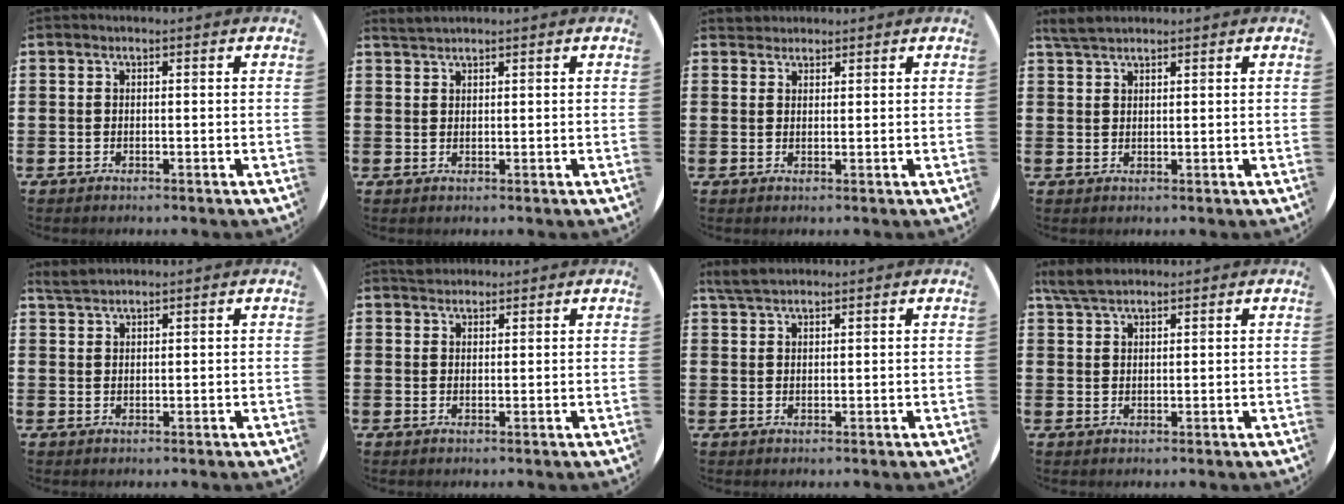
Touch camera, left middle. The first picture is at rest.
{"total": 1.3, "force": [1.3, 0.0, 0.1], "torque": [-0.003, 0.001, 0.025]}
{"total": 1.6, "force": [1.5, 0.6, -0.2], "torque": [0.001, 0.004, 0.030]}
{"total": 2.5, "force": [2.2, 0.6, 0.9], "torque": [-0.022, 0.006, 0.042]}
{"total": 1.8, "force": [1.8, 0.2, 0.3], "torque": [-0.010, 0.004, 0.035]}
{"total": 1.7, "force": [1.6, 0.6, -0.1], "torque": [0.006, 0.000, 0.031]}
{"total": 2.8, "force": [2.5, 0.7, 1.1], "torque": [-0.028, 0.005, 0.047]}
{"total": 3.9, "force": [3.3, 1.1, 1.8], "torque": [-0.042, 0.003, 0.062]}